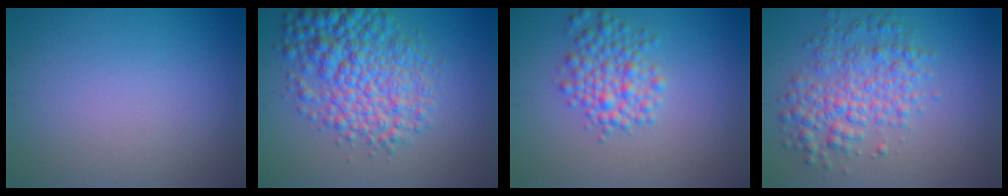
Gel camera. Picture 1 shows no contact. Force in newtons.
{"total": 7.9, "press": 7.9, "slide": 0.1}
{"total": 3.6, "press": 3.6, "slide": 0.0}
{"total": 4.9, "press": 4.9, "slide": 0.1}